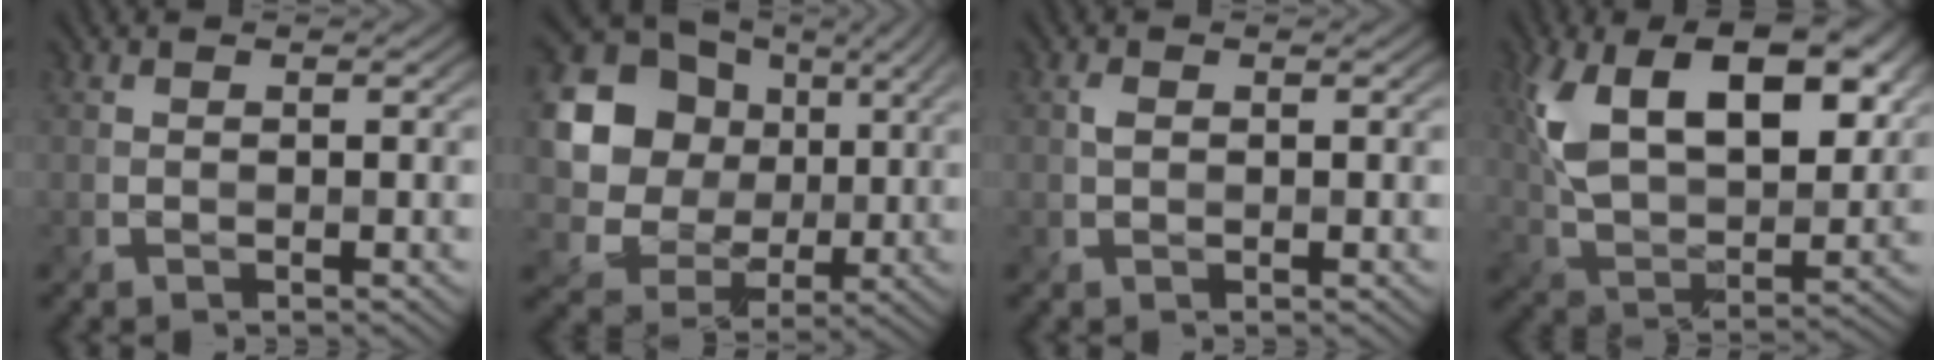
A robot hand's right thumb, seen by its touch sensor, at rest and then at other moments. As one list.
[{"total": 13.7, "force": [3.5, 11.3, 6.9], "torque": [-0.195, 0.019, 0.072]}, {"total": 0.9, "force": [0.1, 0.7, 0.6], "torque": [-0.019, -0.001, 0.003]}, {"total": 15.6, "force": [5.9, 8.4, 11.7], "torque": [-0.228, 0.001, 0.111]}]